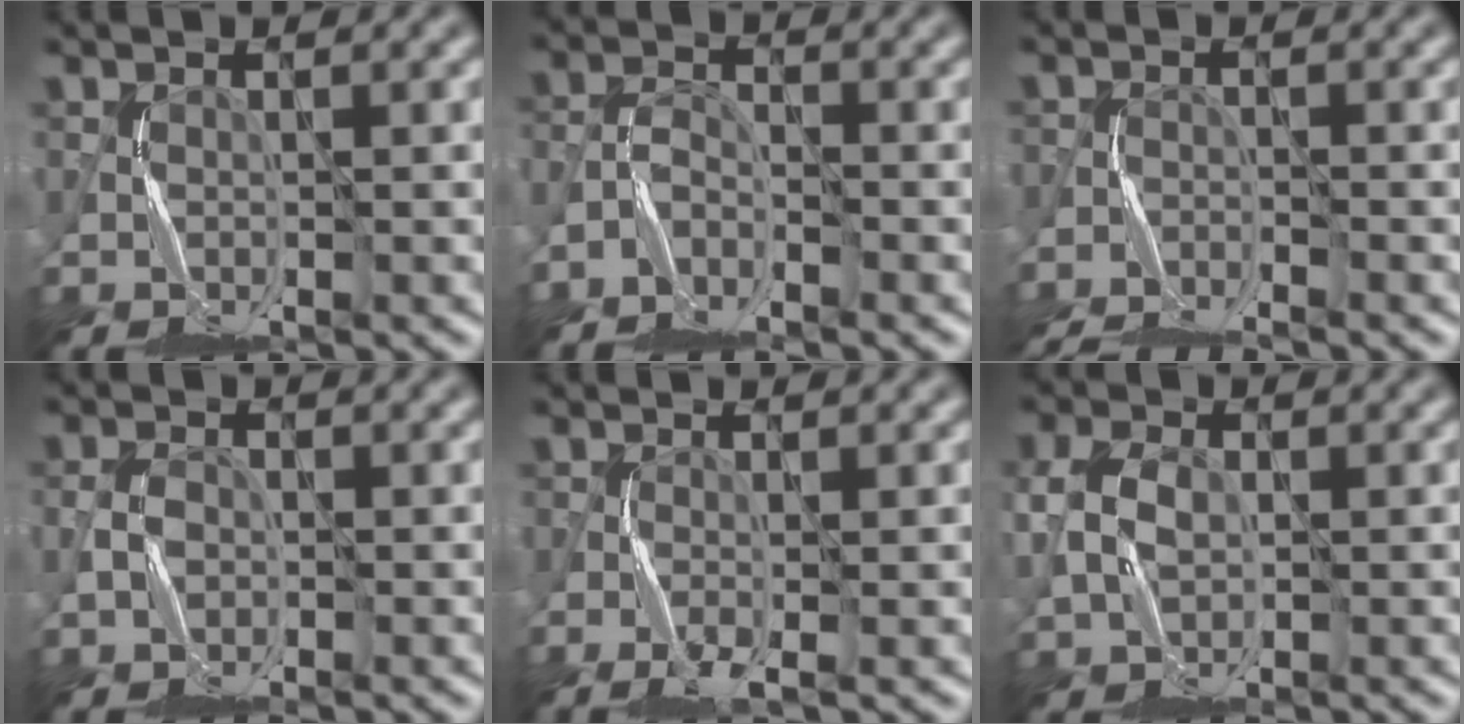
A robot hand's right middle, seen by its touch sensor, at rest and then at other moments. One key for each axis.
{"total": 2.2, "fx": -2.2, "fy": 0.5, "fz": 0.2, "tx": 0.001, "ty": 0.007, "tz": -0.050}
{"total": 6.1, "fx": -6.0, "fy": 0.8, "fz": 1.2, "tx": -0.022, "ty": -0.018, "tz": -0.102}
{"total": 1.5, "fx": -1.0, "fy": 1.0, "fz": 0.5, "tx": -0.010, "ty": 0.004, "tz": -0.024}
{"total": 2.2, "fx": -1.6, "fy": 0.3, "fz": 1.4, "tx": -0.032, "ty": -0.003, "tz": -0.033}
{"total": 2.8, "fx": -0.2, "fy": 2.1, "fz": 1.8, "tx": -0.045, "ty": 0.005, "tz": -0.007}